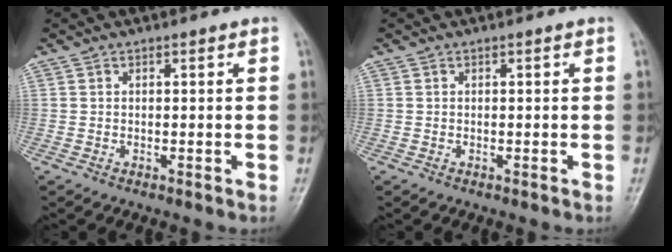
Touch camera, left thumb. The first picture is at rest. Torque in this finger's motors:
{"motor_torque": [0.00, 0.00, 0.02, -0.02, 0.00]}